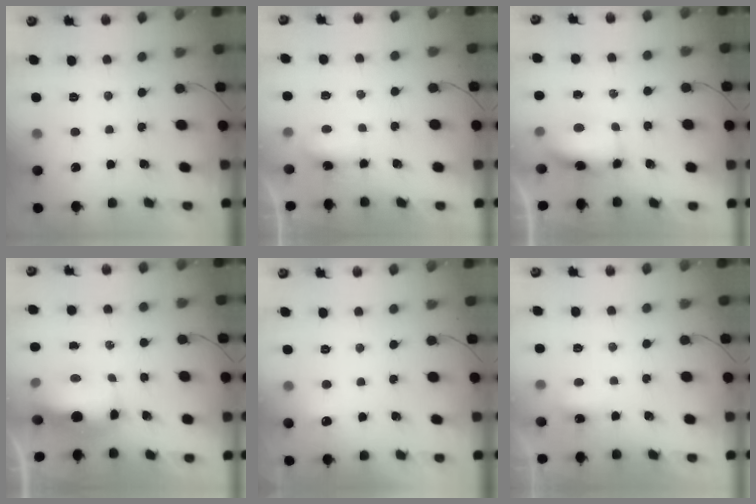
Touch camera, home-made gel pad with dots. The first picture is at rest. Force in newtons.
{"total": 4.3, "press": 4.2, "slide": 1.0}
{"total": 6.5, "press": 6.4, "slide": 0.9}
{"total": 10.1, "press": 9.8, "slide": 2.2}
{"total": 4.9, "press": 4.7, "slide": 1.3}
{"total": 3.0, "press": 2.9, "slide": 0.9}